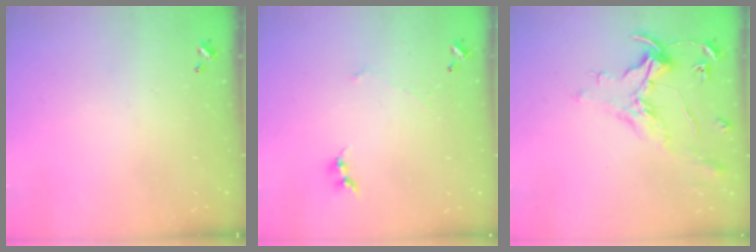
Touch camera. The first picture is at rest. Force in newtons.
{"total": 0.0}
{"total": 1.5, "press": 1.3, "slide": 0.7}